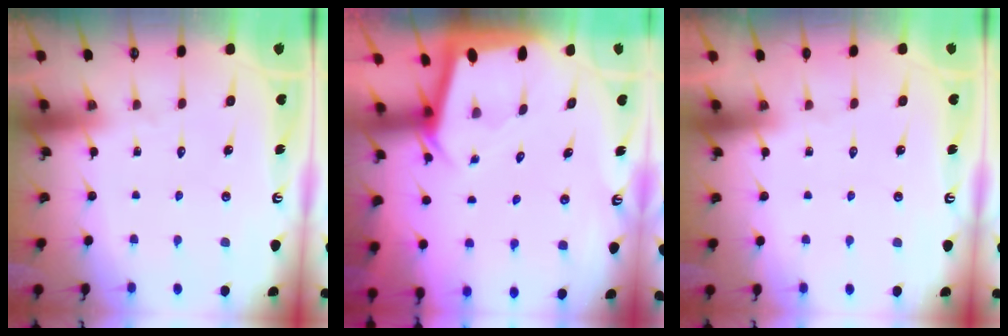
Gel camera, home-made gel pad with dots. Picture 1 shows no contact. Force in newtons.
{"total": 2.4, "press": 2.4, "slide": 0.2}
{"total": 0.0}